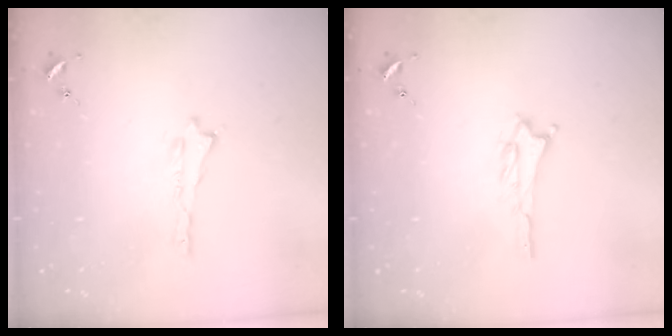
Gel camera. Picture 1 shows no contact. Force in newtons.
{"total": 1.2, "press": 1.2, "slide": 0.2}